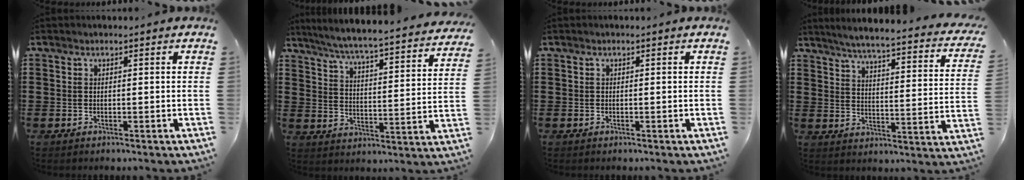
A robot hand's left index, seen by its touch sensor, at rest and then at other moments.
{"total": 5.1, "force": [4.9, -0.5, 1.6], "torque": [-0.056, -0.041, 0.078]}
{"total": 0.0}
{"total": 4.3, "force": [3.7, -0.4, 2.1], "torque": [-0.061, -0.033, 0.054]}